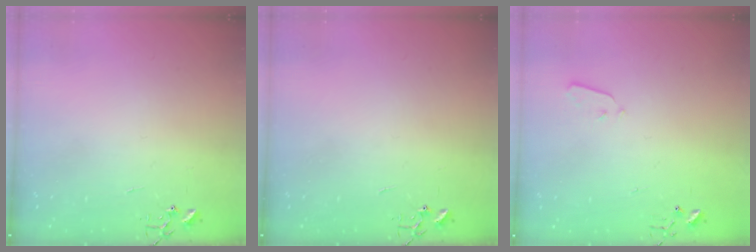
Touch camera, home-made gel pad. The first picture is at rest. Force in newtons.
{"total": 0.0}
{"total": 2.9, "press": 2.9, "slide": 0.4}